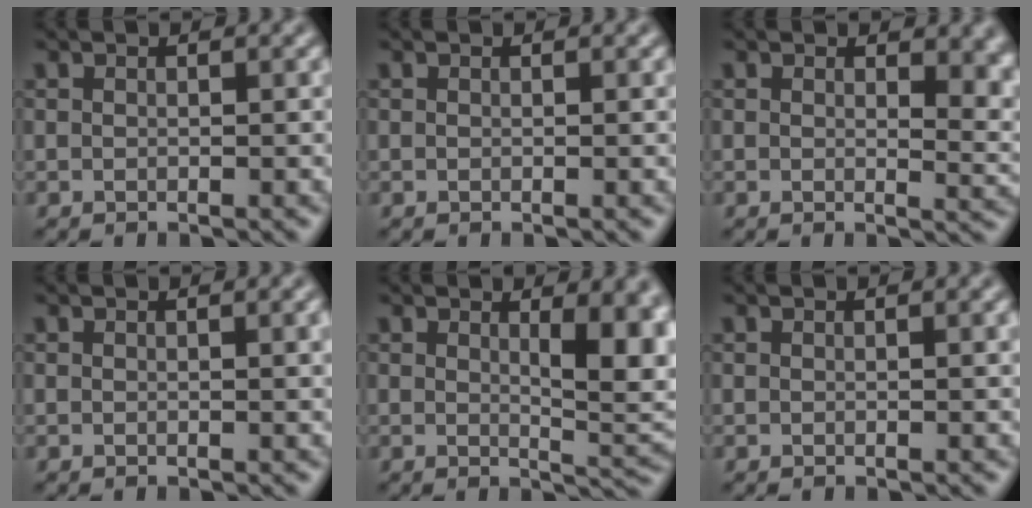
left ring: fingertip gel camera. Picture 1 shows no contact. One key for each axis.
{"total": 0.0}
{"total": 4.5, "fx": 1.4, "fy": 2.3, "fz": 3.6, "tx": -0.032, "ty": -0.011, "tz": 0.023}
{"total": 1.4, "fx": 0.2, "fy": 0.3, "fz": 1.4, "tx": -0.017, "ty": 0.001, "tz": 0.001}
{"total": 6.5, "fx": 1.4, "fy": 2.1, "fz": 6.0, "tx": -0.070, "ty": -0.007, "tz": 0.028}
{"total": 0.8, "fx": 0.1, "fy": 0.1, "fz": 0.8, "tx": -0.010, "ty": 0.000, "tz": 0.001}